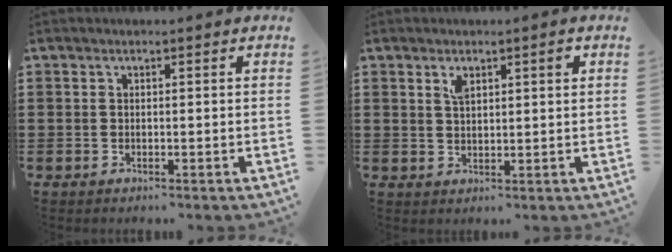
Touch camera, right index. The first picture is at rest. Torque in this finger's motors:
{"motor_torque": [-0.12, 0.20, 0.23, 0.01]}